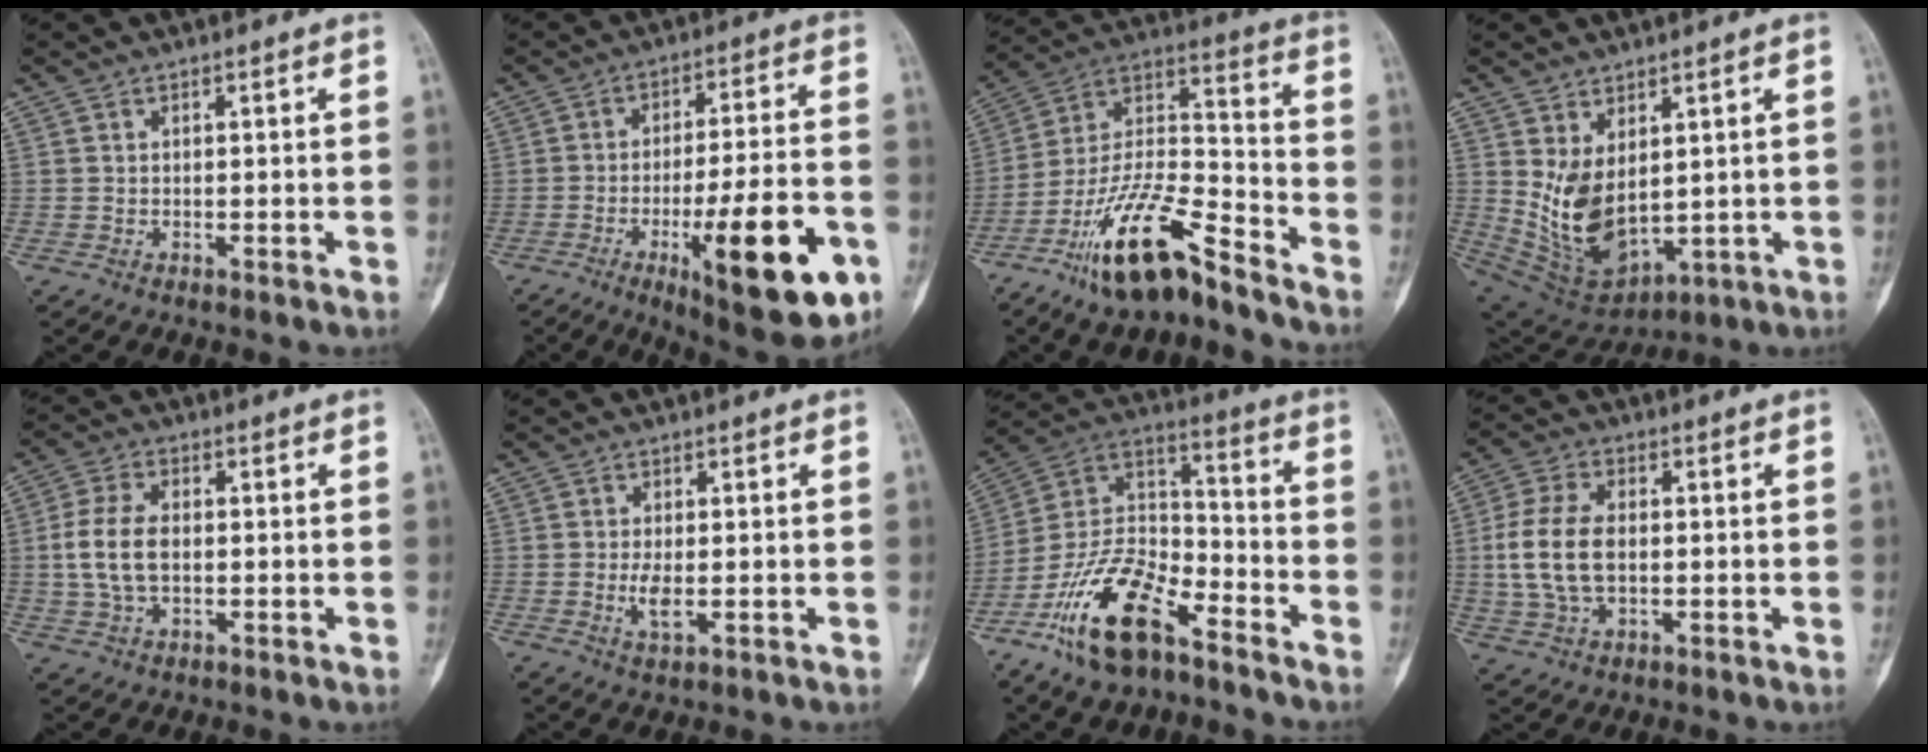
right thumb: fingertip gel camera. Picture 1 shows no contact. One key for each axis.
{"total": 20.8, "fx": -8.0, "fy": 5.4, "fz": 18.4, "tx": -0.251, "ty": 0.018, "tz": -0.107}
{"total": 16.9, "fx": -11.7, "fy": 4.6, "fz": 11.4, "tx": -0.208, "ty": 0.080, "tz": -0.214}
{"total": 11.8, "fx": 2.2, "fy": 7.0, "fz": 9.3, "tx": -0.152, "ty": -0.025, "tz": 0.072}
{"total": 8.5, "fx": -0.2, "fy": 5.0, "fz": 6.9, "tx": -0.142, "ty": 0.009, "tz": -0.006}
{"total": 3.2, "fx": -0.4, "fy": 1.2, "fz": 2.9, "tx": -0.060, "ty": -0.008, "tz": -0.007}
{"total": 18.5, "fx": -11.4, "fy": 8.3, "fz": 12.1, "tx": -0.216, "ty": 0.077, "tz": -0.213}
{"total": 10.9, "fx": -0.1, "fy": 6.5, "fz": 8.8, "tx": -0.184, "ty": 0.009, "tz": -0.002}